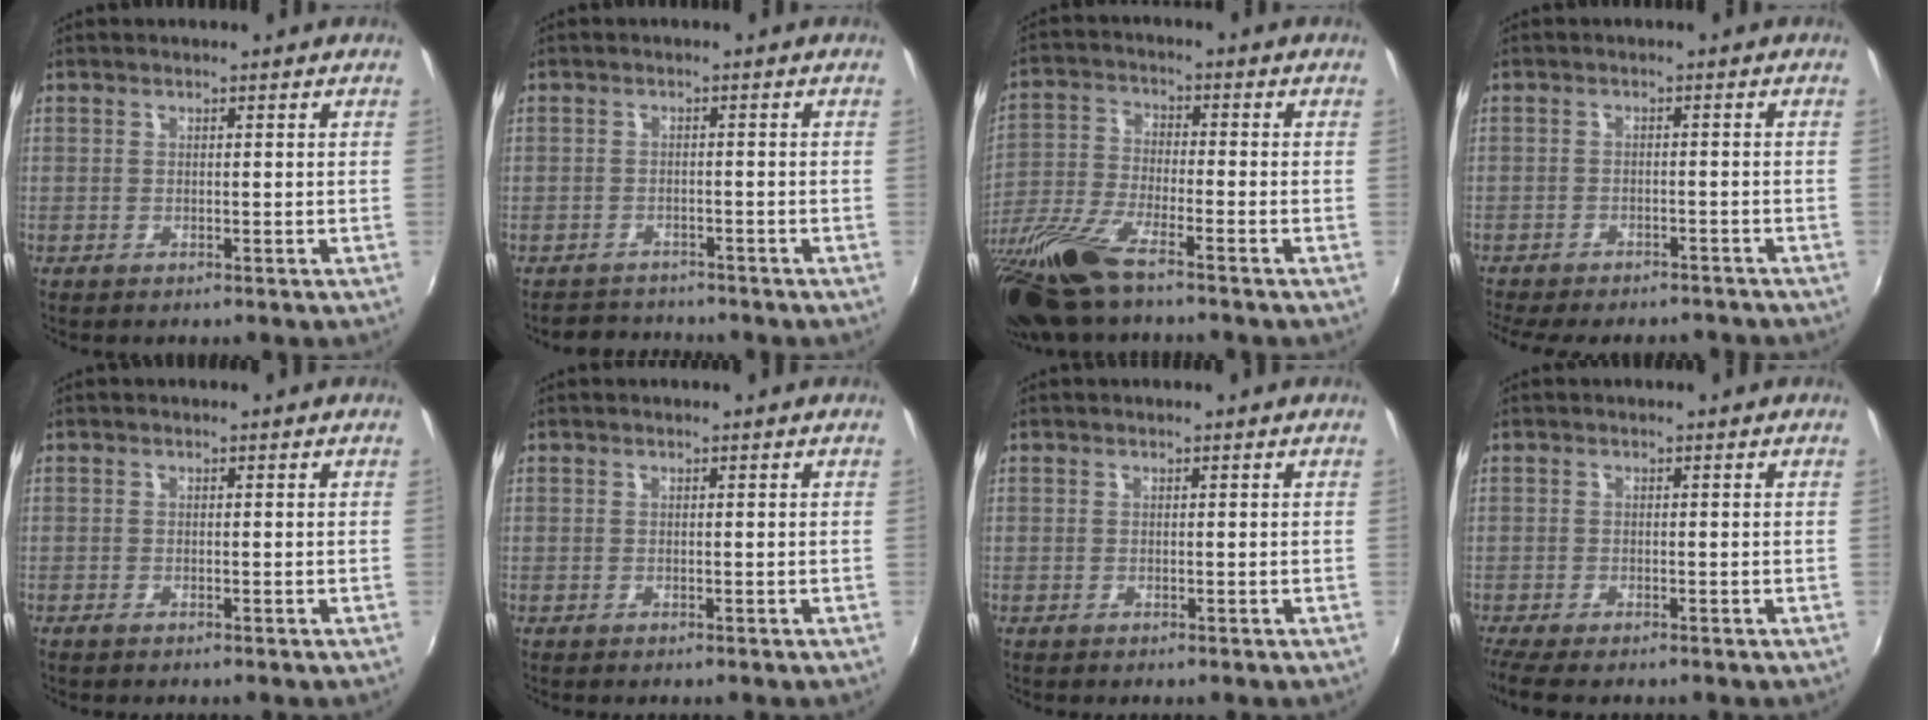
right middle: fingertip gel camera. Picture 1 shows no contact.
{"total": 3.6, "force": [-3.2, 1.7, -0.3], "torque": [-0.007, 0.011, -0.054]}
{"total": 16.5, "force": [-12.1, 3.5, 10.6], "torque": [-0.233, -0.045, -0.238]}
{"total": 12.2, "force": [-10.5, 3.8, 5.0], "torque": [-0.114, -0.021, -0.145]}
{"total": 0.7, "force": [-0.6, 0.2, 0.4], "torque": [-0.008, -0.004, -0.013]}
{"total": 0.0}
{"total": 0.0}
{"total": 4.2, "force": [-3.2, 0.9, 2.5], "torque": [-0.059, -0.022, -0.062]}